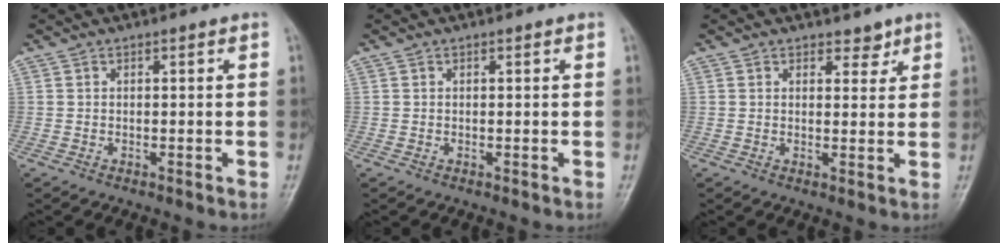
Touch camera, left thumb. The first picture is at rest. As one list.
[{"total": 0.0}, {"total": 2.6, "force": [2.0, 1.6, 0.7], "torque": [0.009, -0.013, 0.026]}]